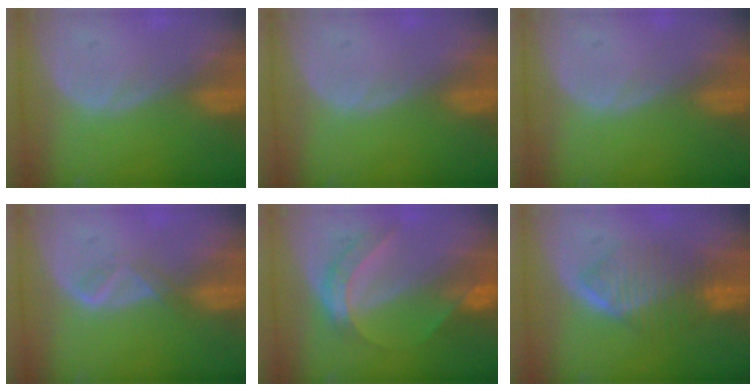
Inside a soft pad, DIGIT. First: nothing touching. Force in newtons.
{"total": 0.0}
{"total": 0.0}
{"total": 2.1, "press": 2.0, "slide": 0.6}
{"total": 6.1, "press": 5.2, "slide": 3.1}
{"total": 6.5, "press": 6.5, "slide": 0.9}